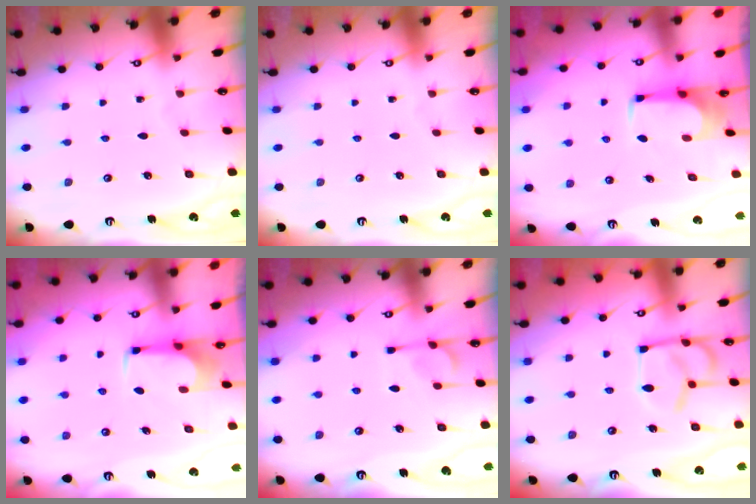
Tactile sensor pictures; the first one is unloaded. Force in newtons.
{"total": 0.0}
{"total": 1.6, "press": 1.5, "slide": 0.3}
{"total": 0.0}
{"total": 7.2, "press": 7.1, "slide": 0.9}
{"total": 12.1, "press": 12.0, "slide": 0.5}